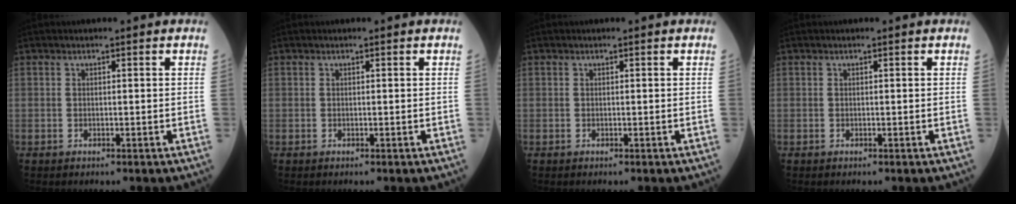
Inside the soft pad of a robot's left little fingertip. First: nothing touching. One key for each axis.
{"total": 0.0}
{"total": 0.0}
{"total": 0.0}